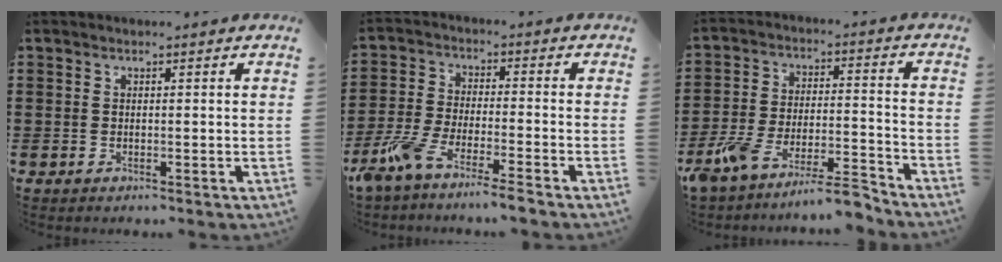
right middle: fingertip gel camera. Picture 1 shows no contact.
{"total": 6.6, "force": [-5.8, -0.2, 3.1], "torque": [-0.083, -0.018, -0.116]}
{"total": 8.8, "force": [-8.3, 0.2, 3.0], "torque": [-0.061, 0.007, -0.163]}